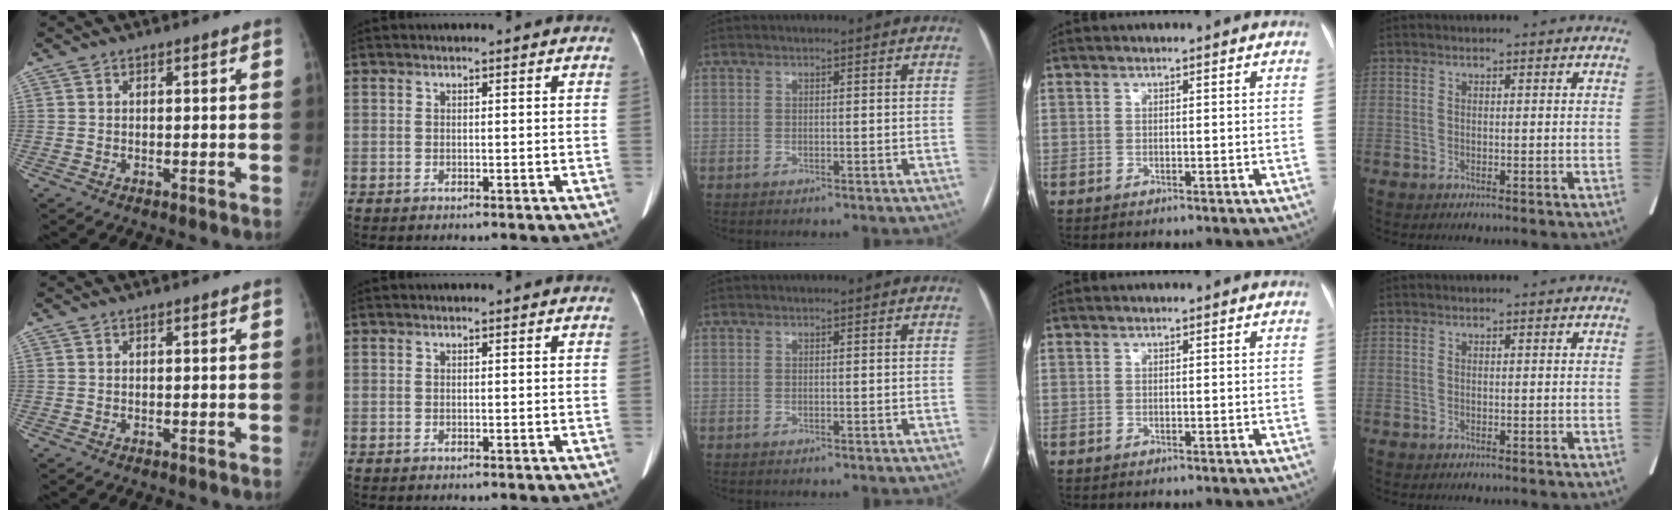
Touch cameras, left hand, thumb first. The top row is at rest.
{}